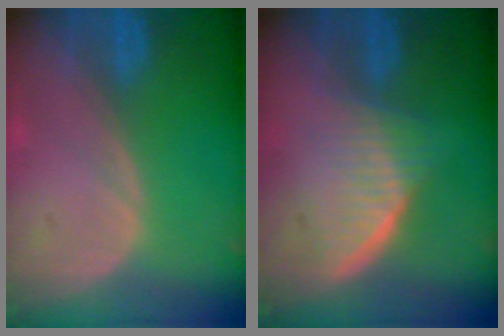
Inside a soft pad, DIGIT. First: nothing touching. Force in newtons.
{"total": 6.5, "press": 5.9, "slide": 2.7}